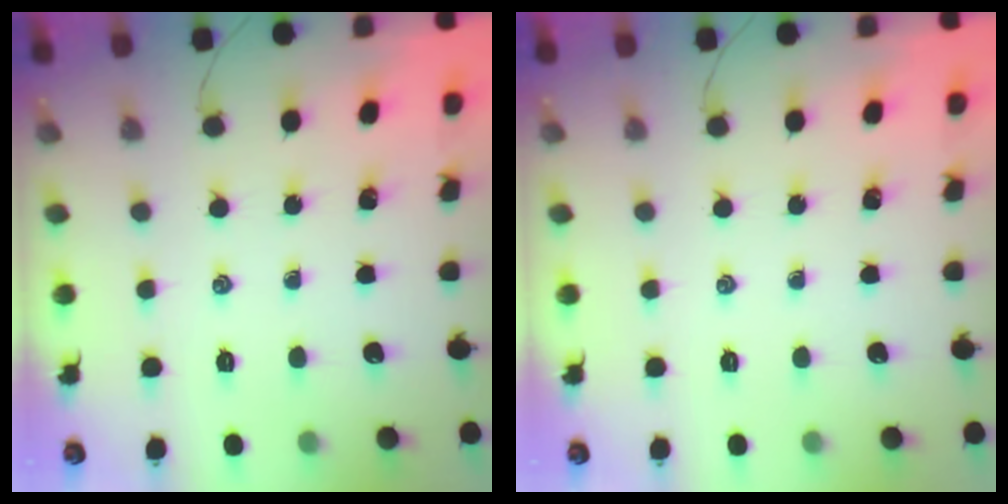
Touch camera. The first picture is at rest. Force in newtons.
{"total": 0.0}